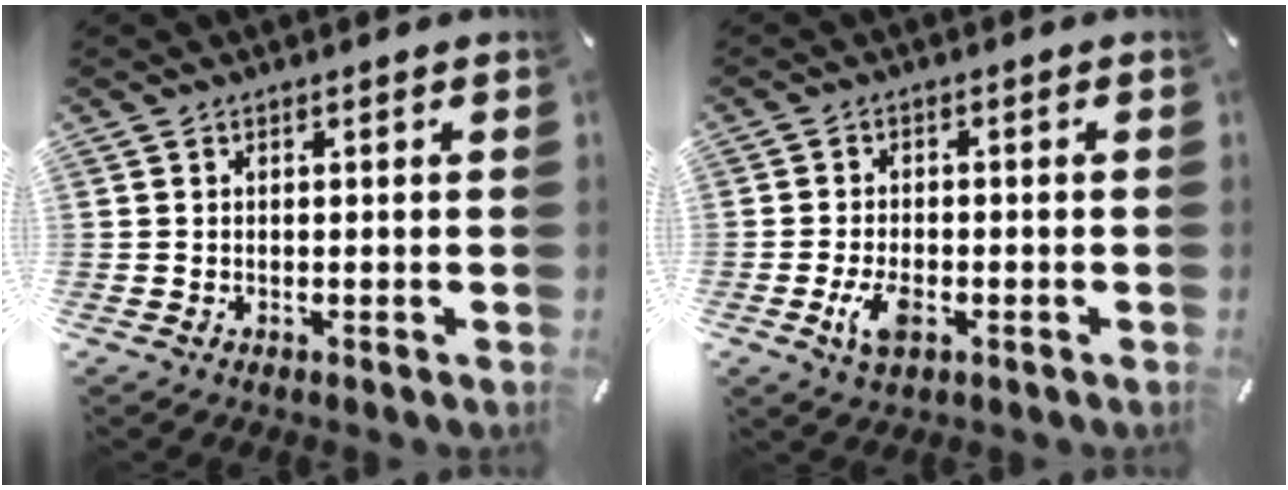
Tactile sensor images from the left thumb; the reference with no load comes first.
{"total": 5.4, "force": [-2.0, 2.9, 4.1], "torque": [-0.092, 0.002, -0.038]}